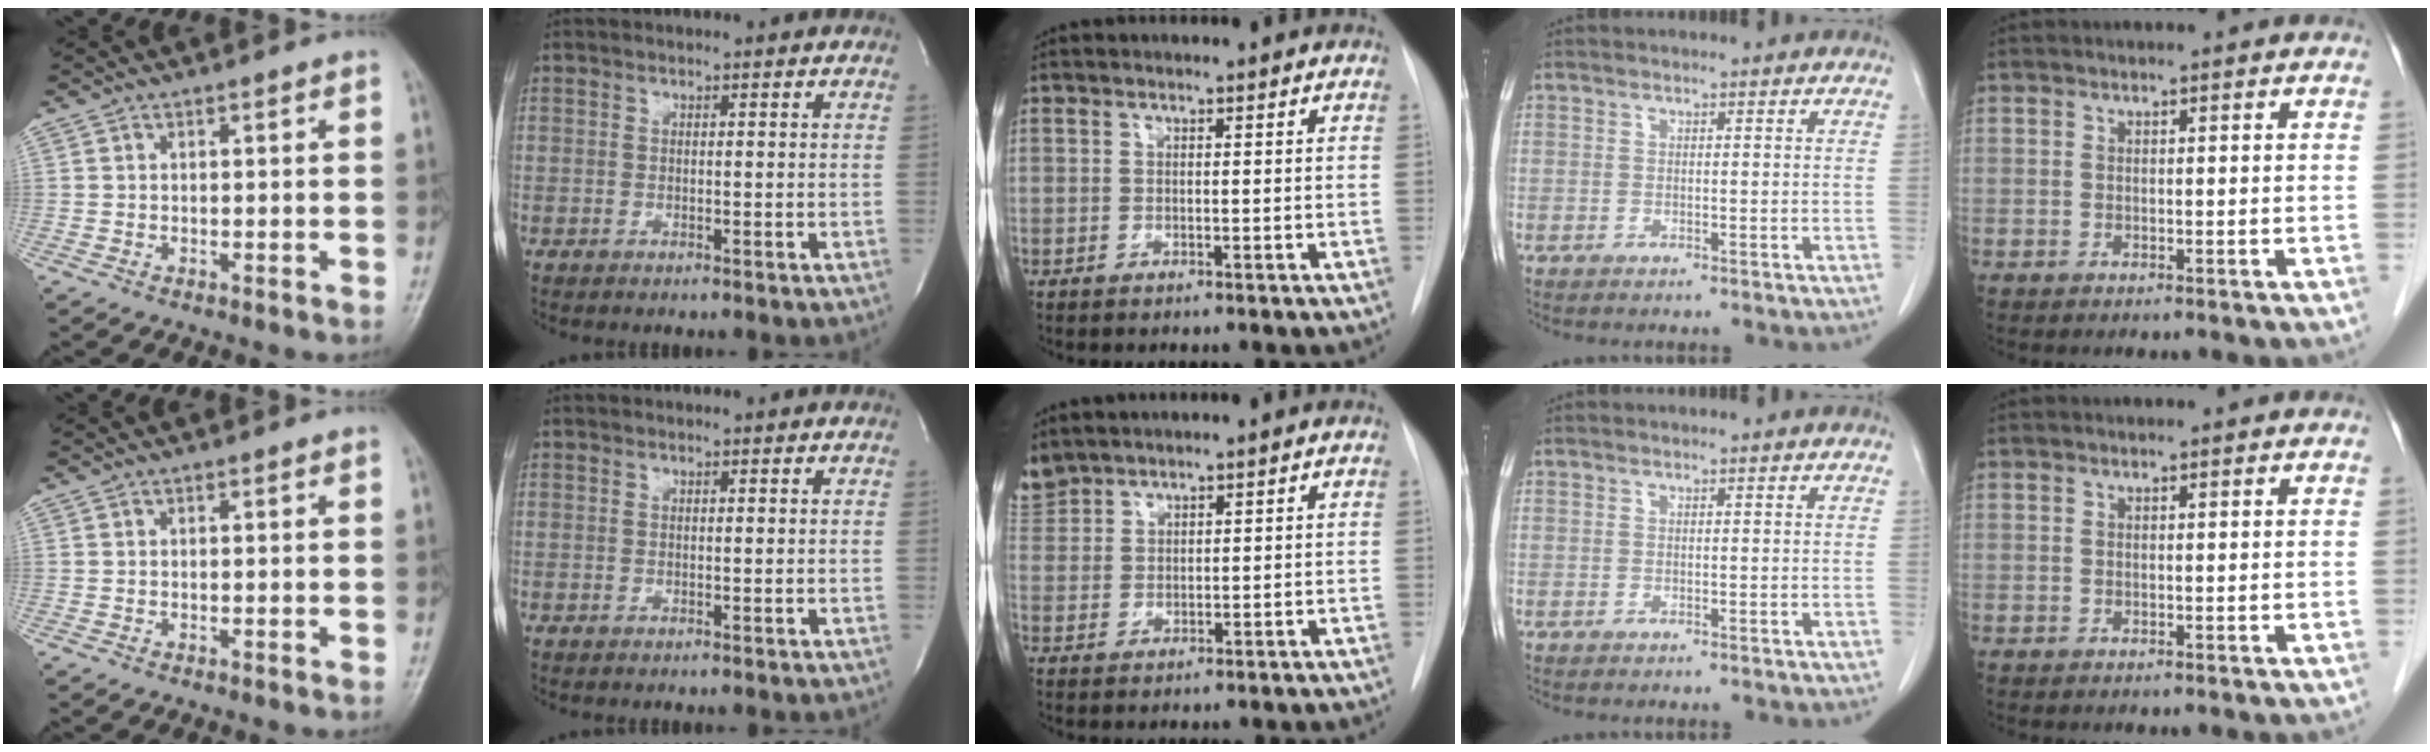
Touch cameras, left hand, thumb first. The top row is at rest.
{"middle": {"total": 4.3, "force": [4.1, 1.2, 0.2], "torque": [-0.013, 0.012, 0.092]}}